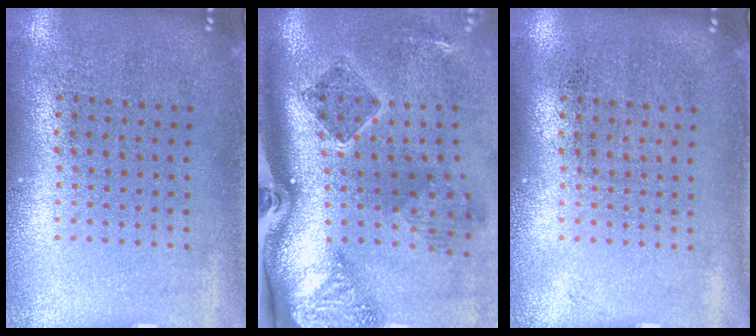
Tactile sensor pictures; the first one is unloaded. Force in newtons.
{"total": 2.7, "press": 1.8, "slide": 2.1}
{"total": 0.0}